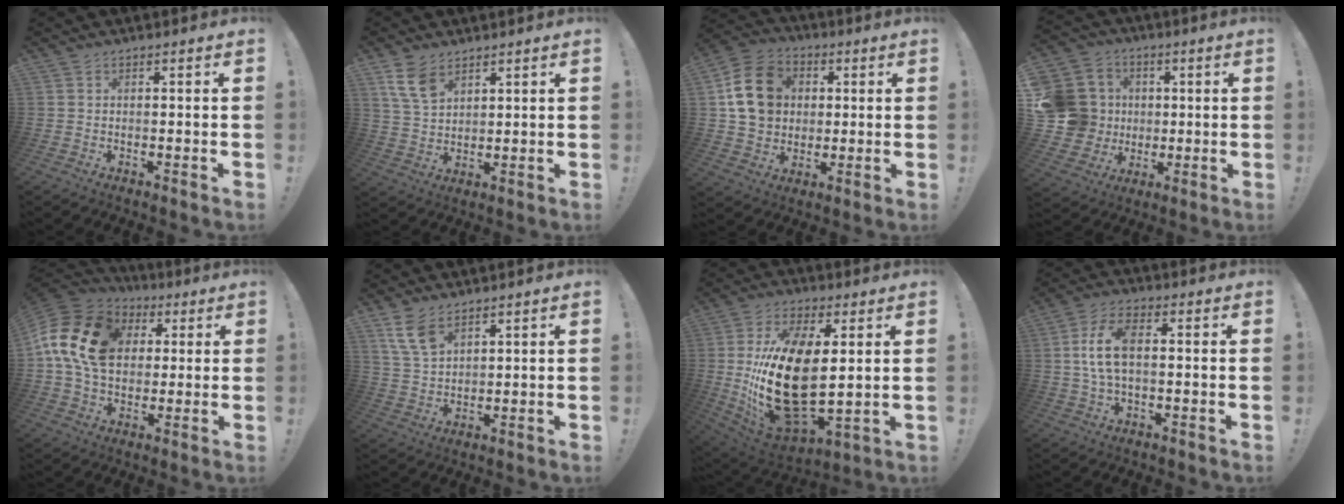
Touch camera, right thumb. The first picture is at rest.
{"total": 8.5, "force": [5.2, 4.8, 4.6], "torque": [-0.079, -0.020, 0.102]}
{"total": 15.6, "force": [3.2, 12.8, 8.4], "torque": [-0.127, 0.003, 0.068]}
{"total": 17.8, "force": [0.8, 16.2, 7.4], "torque": [-0.133, 0.013, 0.042]}
{"total": 18.7, "force": [3.9, 13.7, 12.1], "torque": [-0.217, 0.007, 0.072]}
{"total": 8.1, "force": [5.2, 4.0, 4.6], "torque": [-0.086, -0.022, 0.102]}
{"total": 25.4, "force": [2.4, 13.1, 21.6], "torque": [-0.446, -0.033, 0.053]}
{"total": 9.1, "force": [0.9, 4.4, 8.0], "torque": [-0.158, -0.002, 0.016]}